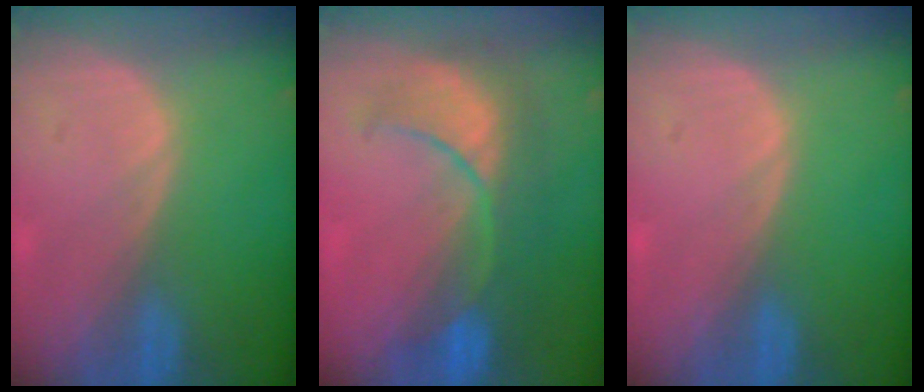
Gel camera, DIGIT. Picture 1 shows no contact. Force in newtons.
{"total": 9.2, "press": 8.7, "slide": 2.8}
{"total": 0.0}